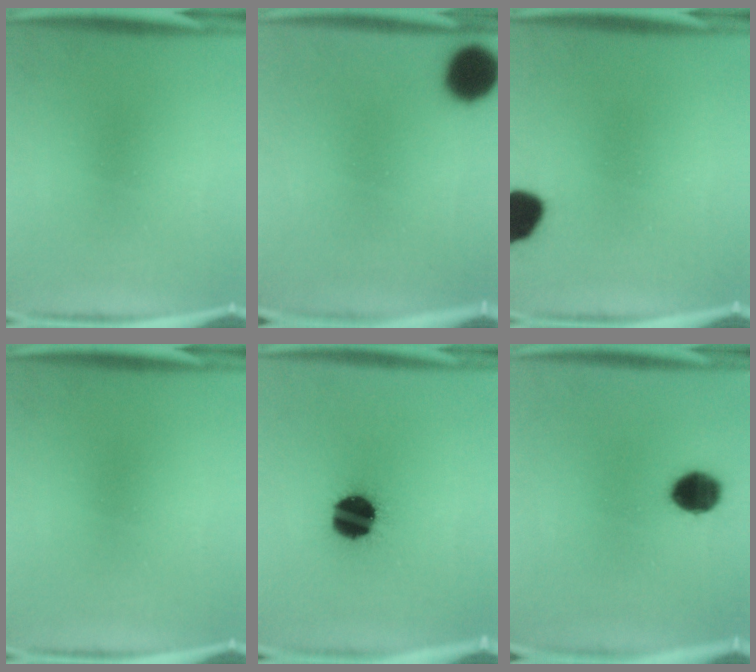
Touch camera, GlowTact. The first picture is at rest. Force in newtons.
{"total": 10.4}
{"total": 10.4}
{"total": 0.0}
{"total": 17.7}
{"total": 8.3}